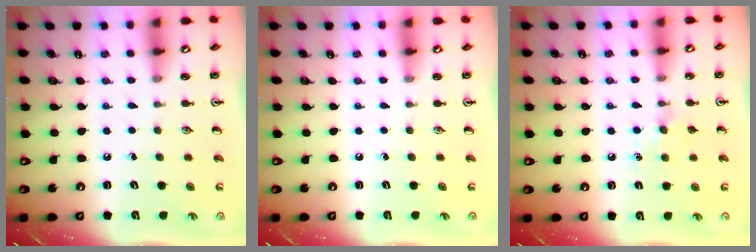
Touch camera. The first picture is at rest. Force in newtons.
{"total": 0.0}
{"total": 5.4, "press": 5.3, "slide": 0.7}